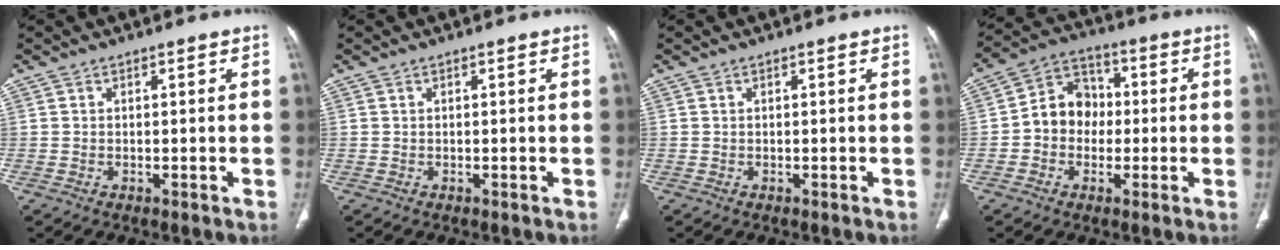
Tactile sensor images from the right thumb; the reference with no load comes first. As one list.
[{"total": 0.0}, {"total": 0.0}, {"total": 9.4, "force": [-0.7, 8.0, 4.8], "torque": [-0.050, 0.033, -0.027]}]